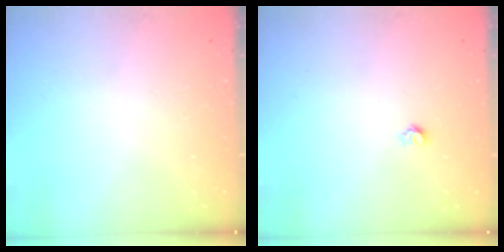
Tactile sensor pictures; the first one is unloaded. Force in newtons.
{"total": 3.6, "press": 3.6, "slide": 0.3}